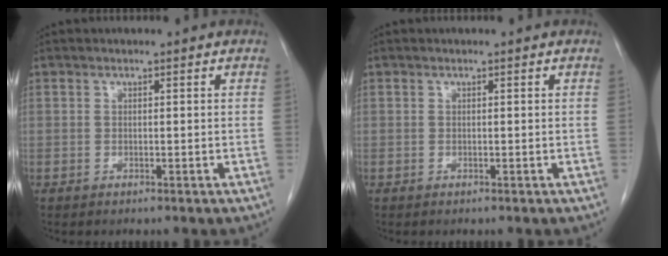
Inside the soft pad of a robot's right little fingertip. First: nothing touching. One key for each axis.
{"total": 0.0}